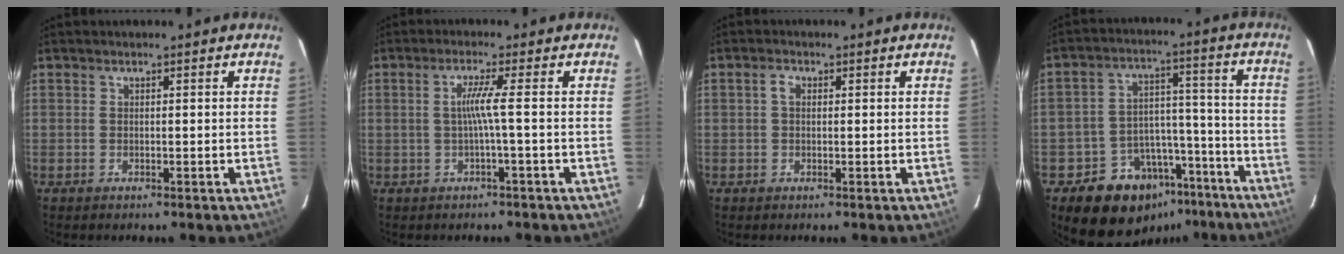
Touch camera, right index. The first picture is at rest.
{"total": 3.3, "force": [-0.6, -1.3, 3.0], "torque": [-0.061, -0.004, -0.007]}
{"total": 1.6, "force": [0.3, 1.1, 1.1], "torque": [-0.022, 0.008, 0.002]}
{"total": 15.4, "force": [-10.8, 10.1, 4.6], "torque": [-0.089, 0.062, -0.136]}